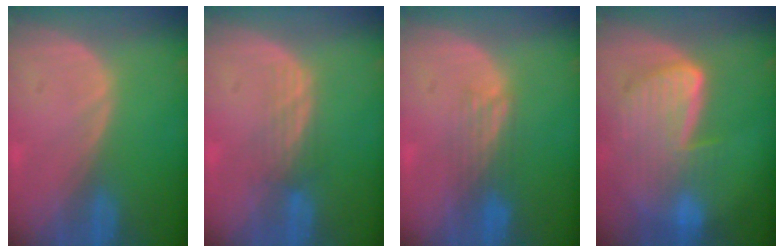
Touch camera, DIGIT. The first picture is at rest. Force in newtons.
{"total": 3.2, "press": 2.7, "slide": 1.7}
{"total": 4.0, "press": 3.3, "slide": 2.2}
{"total": 9.1, "press": 8.0, "slide": 4.5}